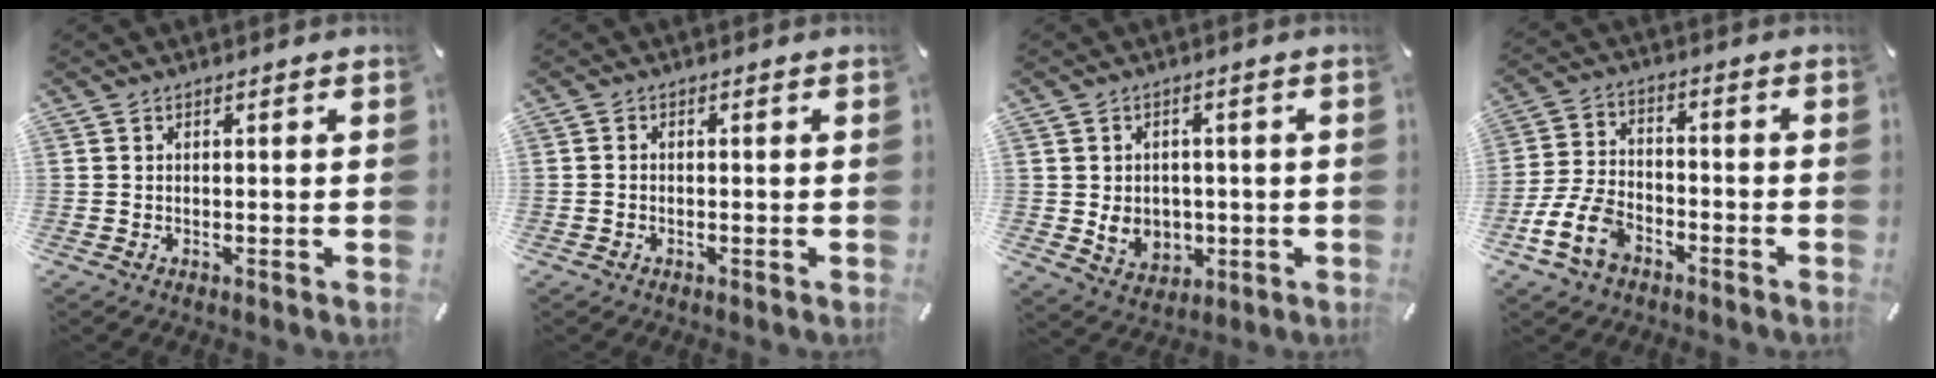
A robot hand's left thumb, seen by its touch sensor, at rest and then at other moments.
{"total": 0.8, "force": [-0.4, 0.5, 0.4], "torque": [-0.008, 0.001, -0.009]}
{"total": 6.5, "force": [-0.7, 5.8, 2.8], "torque": [-0.044, 0.002, -0.011]}
{"total": 11.2, "force": [-5.9, 7.0, 6.3], "torque": [-0.142, 0.025, -0.111]}